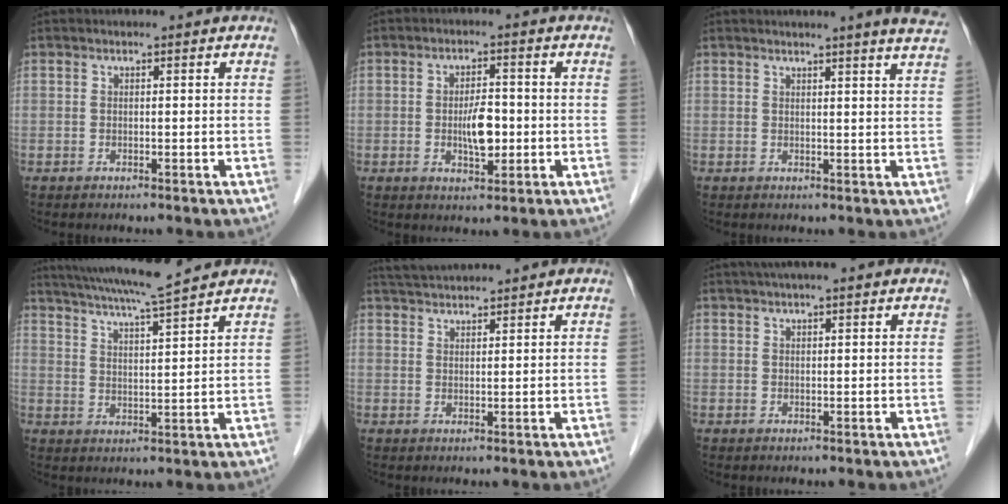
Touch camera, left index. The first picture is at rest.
{"total": 4.9, "force": [-0.7, 1.9, 4.5], "torque": [-0.080, 0.000, -0.010]}
{"total": 6.7, "force": [5.8, -0.8, 3.1], "torque": [-0.036, -0.009, 0.048]}
{"total": 12.6, "force": [11.1, -0.6, 5.8], "torque": [-0.110, 0.019, 0.172]}
{"total": 6.3, "force": [6.1, -0.2, 1.8], "torque": [-0.037, 0.035, 0.104]}
{"total": 7.6, "force": [6.4, 0.7, 4.1], "torque": [-0.062, 0.039, 0.089]}